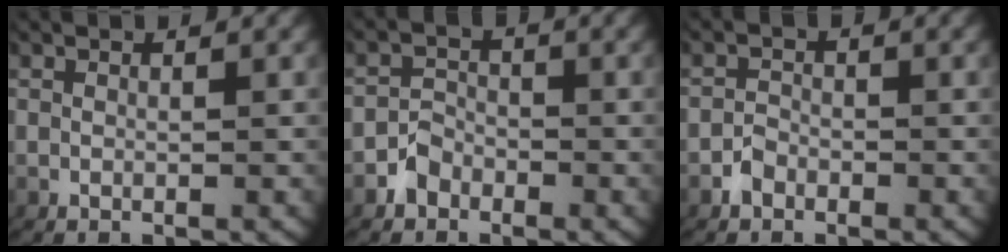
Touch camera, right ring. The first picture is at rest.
{"total": 2.1, "force": [-1.5, 1.6, 0.3], "torque": [-0.002, -0.004, -0.027]}
{"total": 1.4, "force": [-1.1, 0.9, 0.1], "torque": [-0.003, -0.005, -0.019]}